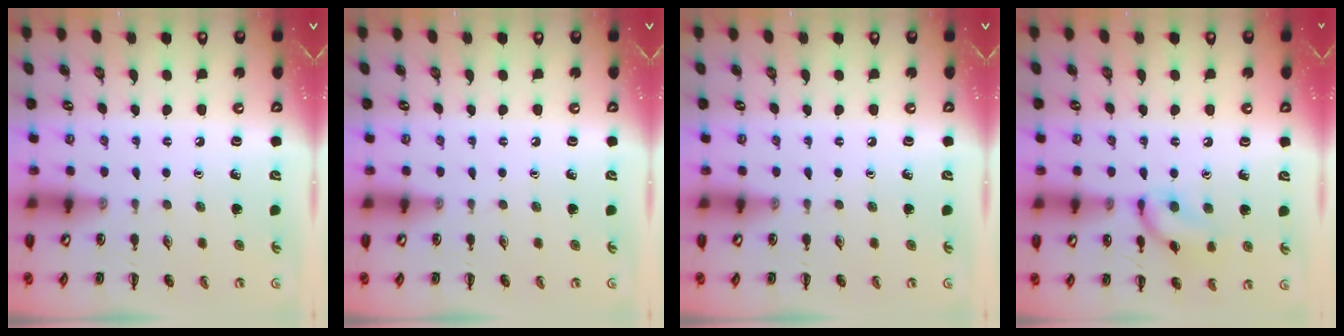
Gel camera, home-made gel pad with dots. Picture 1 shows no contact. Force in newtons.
{"total": 0.0}
{"total": 0.0}
{"total": 10.9, "press": 10.9, "slide": 0.6}